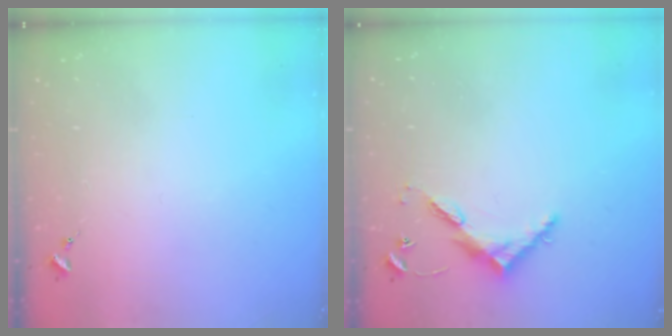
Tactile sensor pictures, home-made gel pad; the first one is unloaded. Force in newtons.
{"total": 6.8, "press": 6.8, "slide": 0.5}